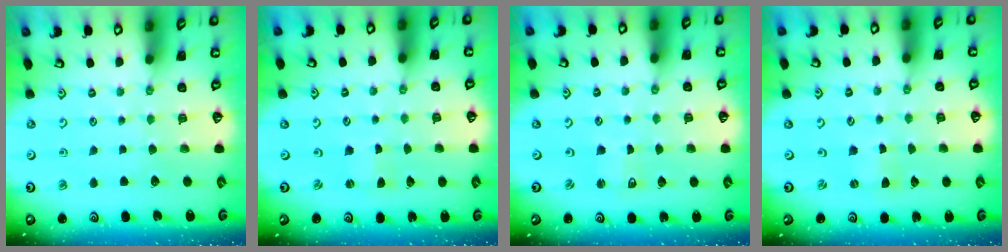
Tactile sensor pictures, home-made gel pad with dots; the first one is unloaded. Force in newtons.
{"total": 0.0}
{"total": 2.0, "press": 2.0, "slide": 0.3}
{"total": 0.0}